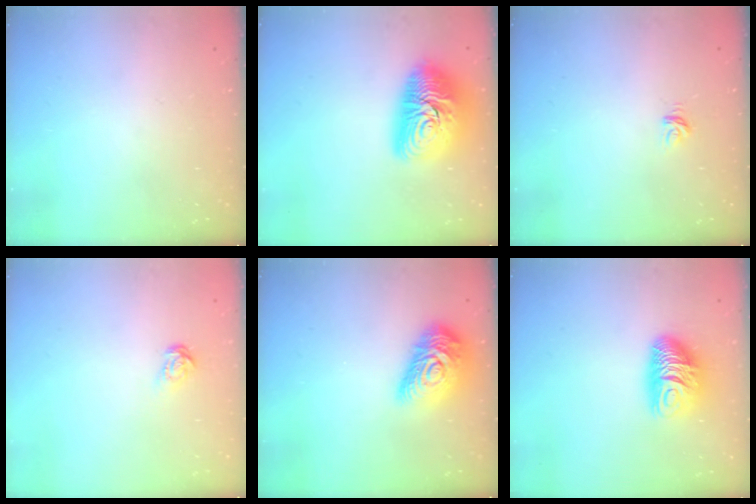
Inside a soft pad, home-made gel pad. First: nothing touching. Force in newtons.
{"total": 17.1, "press": 17.1, "slide": 1.1}
{"total": 3.2, "press": 3.2, "slide": 0.2}
{"total": 4.0, "press": 3.9, "slide": 0.4}
{"total": 16.1, "press": 16.1, "slide": 0.9}
{"total": 10.6, "press": 10.6, "slide": 0.9}